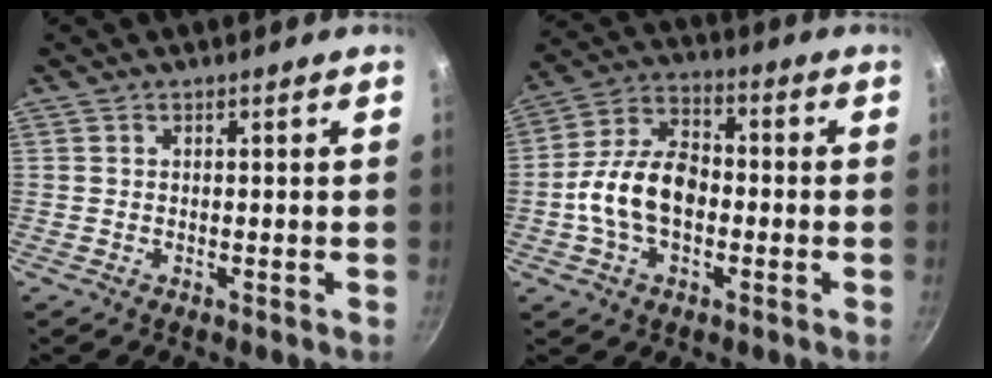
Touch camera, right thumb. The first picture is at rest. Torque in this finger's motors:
{"motor_torque": [1.67, 2.13, 0.99, -0.56, 0.43]}